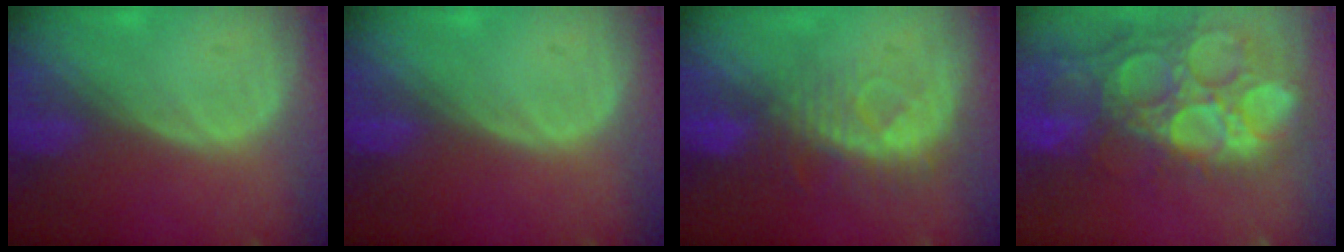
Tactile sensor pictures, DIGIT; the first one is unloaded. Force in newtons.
{"total": 0.0}
{"total": 8.2, "press": 7.4, "slide": 3.5}
{"total": 15.8, "press": 13.1, "slide": 8.9}